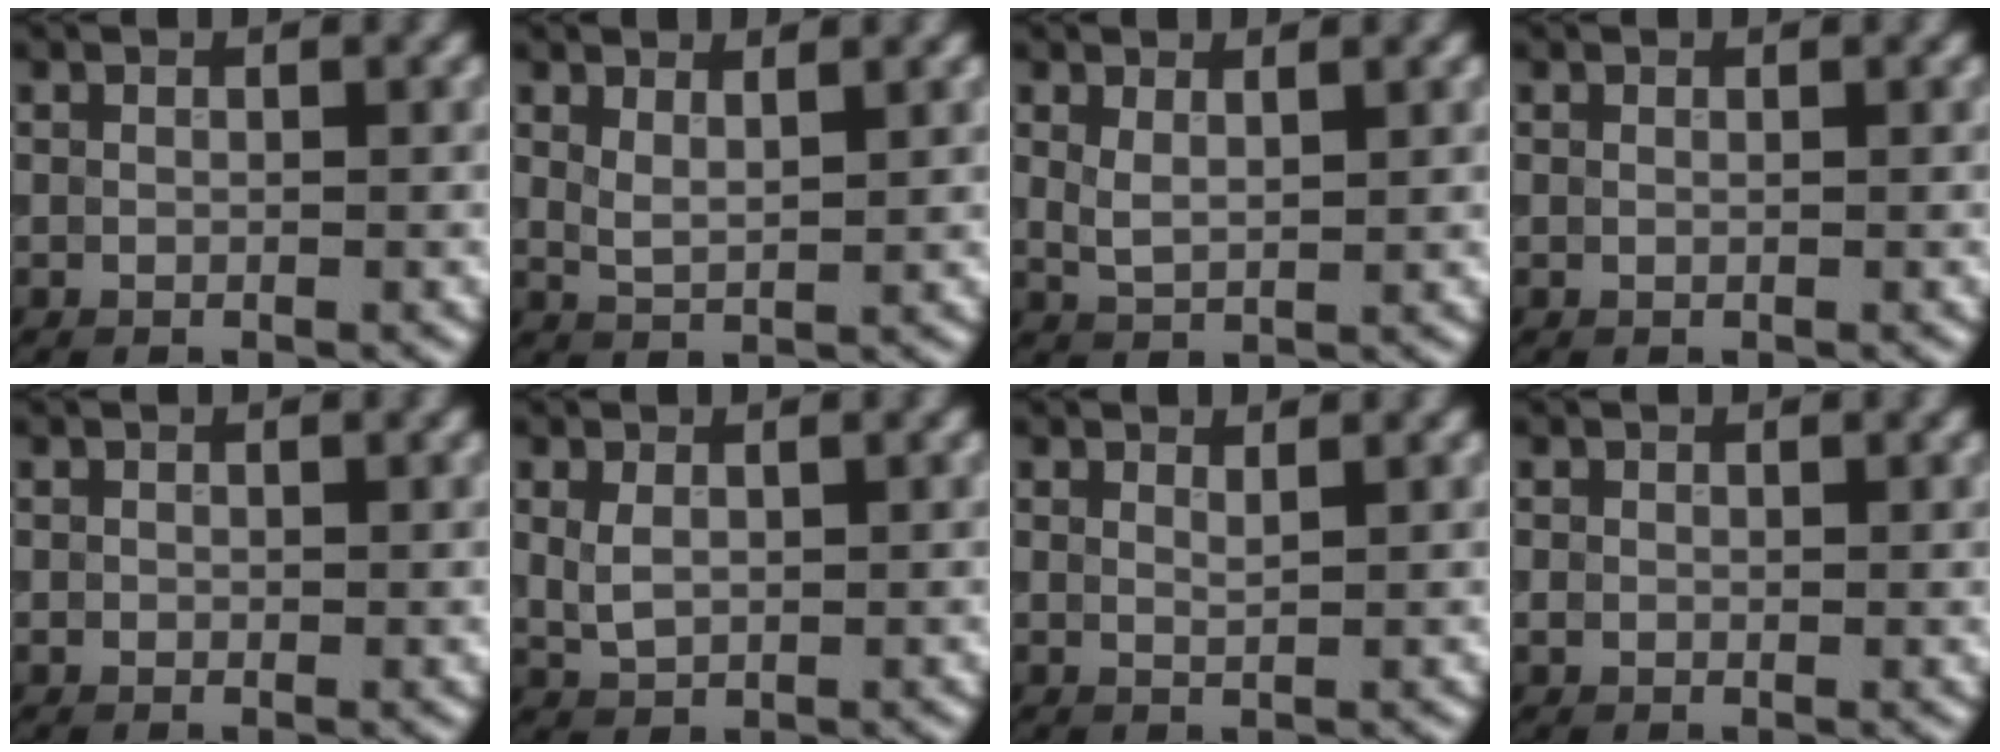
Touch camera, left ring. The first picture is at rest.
{"total": 2.0, "force": [1.5, 0.5, 1.2], "torque": [-0.025, -0.002, 0.028]}
{"total": 1.8, "force": [1.1, 0.7, 1.3], "torque": [-0.032, -0.003, 0.023]}
{"total": 0.0}
{"total": 0.6, "force": [0.1, 0.5, 0.3], "torque": [-0.002, -0.002, 0.001]}
{"total": 2.0, "force": [0.6, 1.2, 1.5], "torque": [-0.036, -0.003, 0.017]}
{"total": 0.9, "force": [0.7, 0.2, 0.5], "torque": [-0.006, -0.001, 0.012]}
{"total": 0.9, "force": [0.2, 0.7, 0.5], "torque": [-0.009, -0.003, 0.003]}